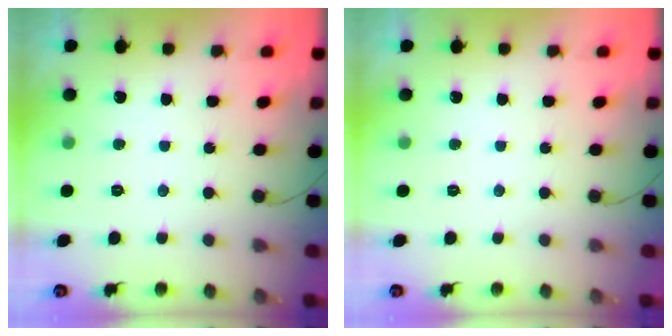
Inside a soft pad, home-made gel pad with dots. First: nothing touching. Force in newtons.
{"total": 0.0}